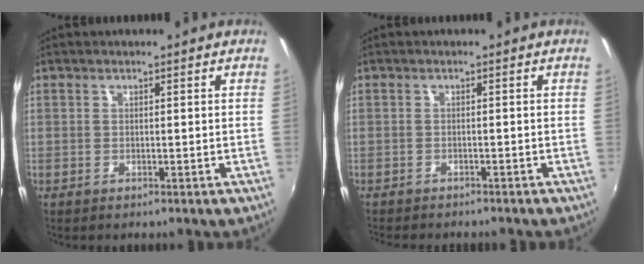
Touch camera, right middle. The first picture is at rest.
{"total": 4.2, "force": [-3.8, 0.8, 1.4], "torque": [-0.035, -0.015, -0.059]}